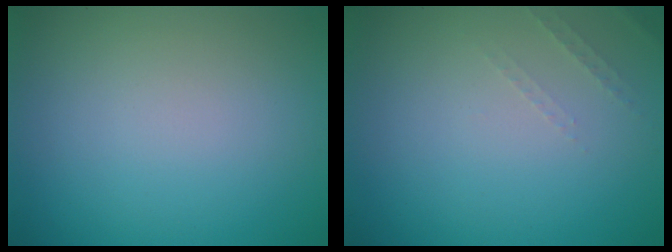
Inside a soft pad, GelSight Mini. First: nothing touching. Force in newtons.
{"total": 0.9, "press": 0.9, "slide": 0.3}